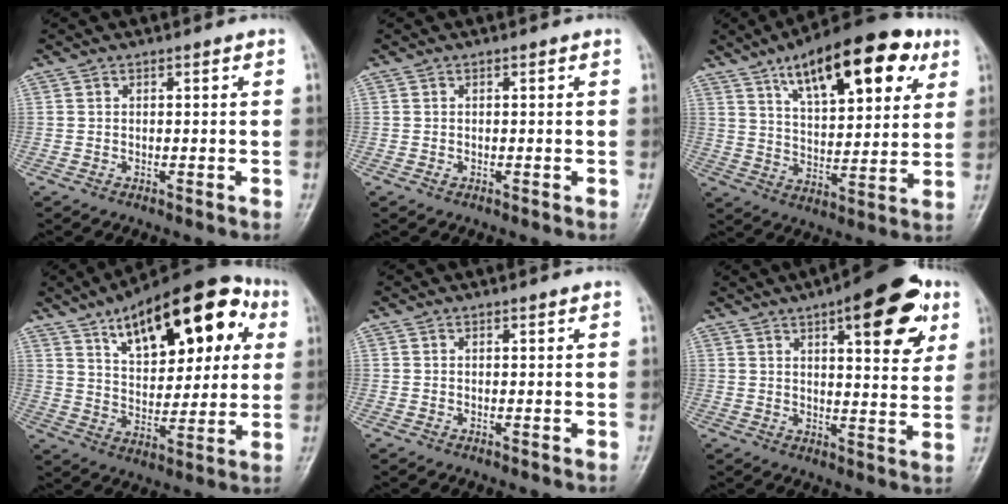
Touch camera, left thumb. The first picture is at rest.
{"total": 0.5, "force": [-0.2, 0.4, 0.3], "torque": [-0.003, 0.002, -0.003]}
{"total": 21.1, "force": [10.7, 8.7, 16.0], "torque": [-0.206, -0.026, 0.169]}
{"total": 23.8, "force": [10.2, 11.4, 18.2], "torque": [-0.231, -0.006, 0.159]}
{"total": 0.0}
{"total": 16.2, "force": [7.6, 5.6, 13.2], "torque": [-0.143, -0.020, 0.097]}